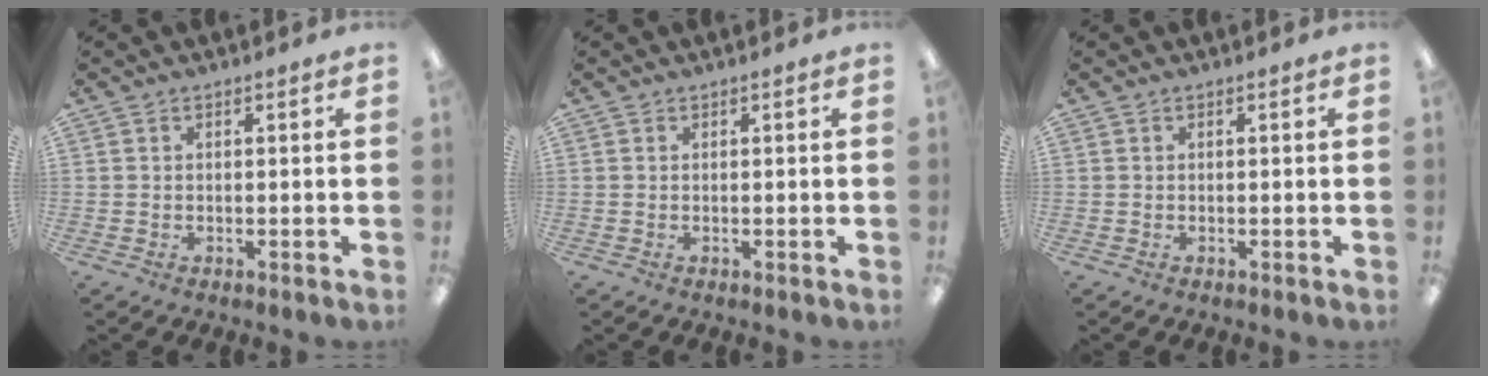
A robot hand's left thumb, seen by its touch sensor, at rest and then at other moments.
{"total": 0.0}
{"total": 0.0}